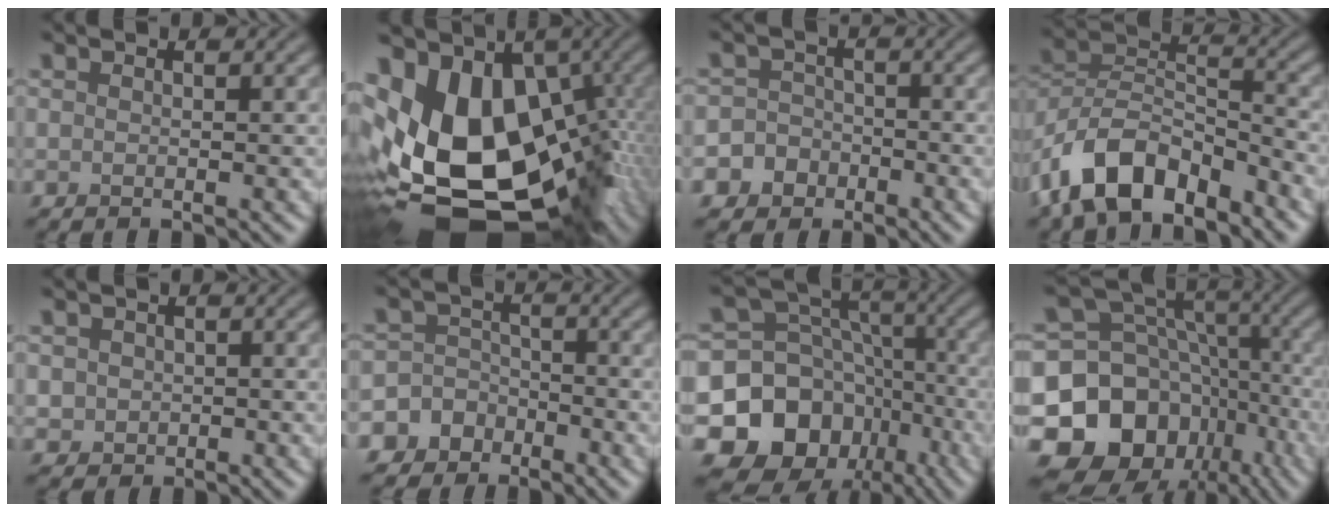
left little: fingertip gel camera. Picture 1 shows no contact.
{"total": 17.5, "force": [-2.3, 11.5, 13.0], "torque": [-0.235, -0.016, -0.033]}
{"total": 5.3, "force": [-2.9, 4.4, 0.5], "torque": [0.013, -0.008, -0.071]}
{"total": 9.7, "force": [-6.4, 4.7, 5.5], "torque": [-0.094, 0.002, -0.130]}
{"total": 1.7, "force": [0.0, 1.6, 0.4], "torque": [-0.004, -0.006, 0.002]}
{"total": 7.4, "force": [-4.2, 6.0, 0.5], "torque": [0.002, -0.002, -0.097]}
{"total": 13.7, "force": [-6.6, 11.0, 4.8], "torque": [-0.099, 0.001, -0.116]}
{"total": 14.9, "force": [-6.8, 11.7, 6.3], "torque": [-0.135, 0.014, -0.117]}